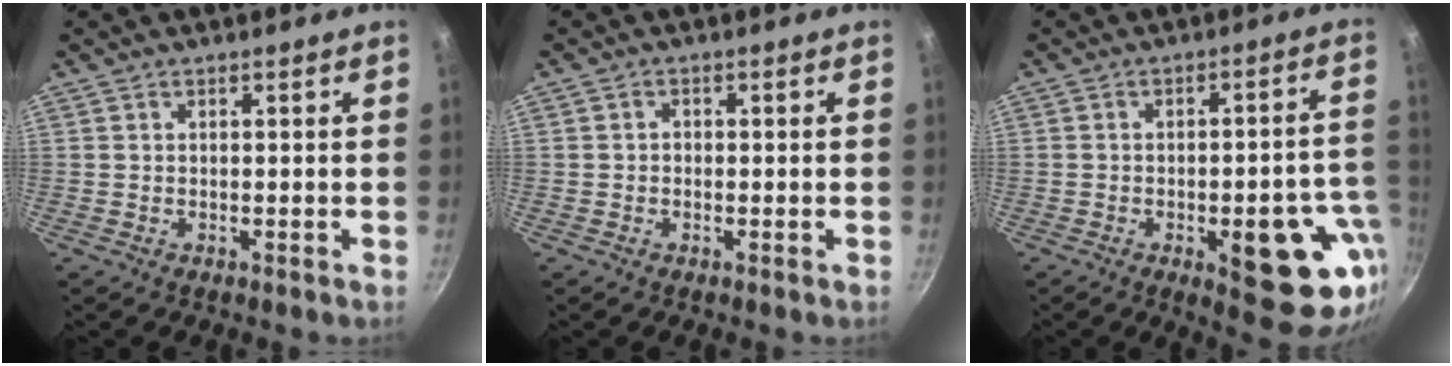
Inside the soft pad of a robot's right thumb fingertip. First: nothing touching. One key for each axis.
{"total": 1.0, "fx": -0.3, "fy": 0.8, "fz": 0.4, "tx": -0.005, "ty": 0.005, "tz": -0.007}
{"total": 17.1, "fx": -5.5, "fy": 6.7, "fz": 14.7, "tx": -0.132, "ty": 0.022, "tz": -0.065}